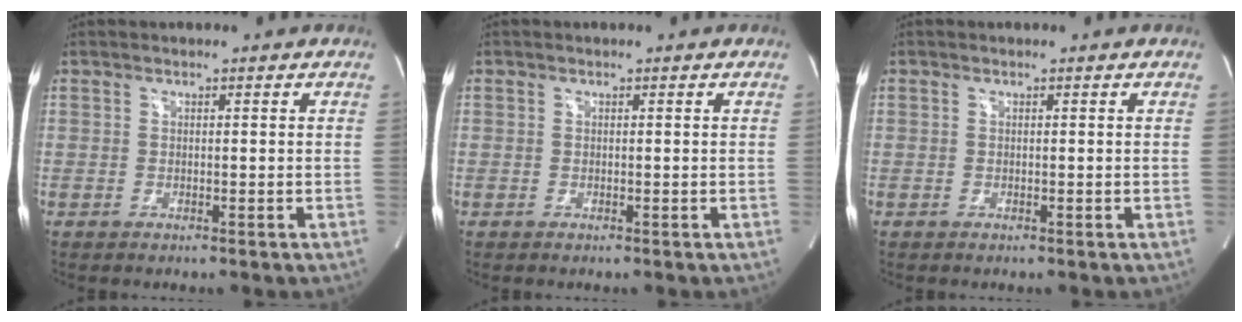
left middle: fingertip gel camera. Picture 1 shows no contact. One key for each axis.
{"total": 0.0}
{"total": 0.0}